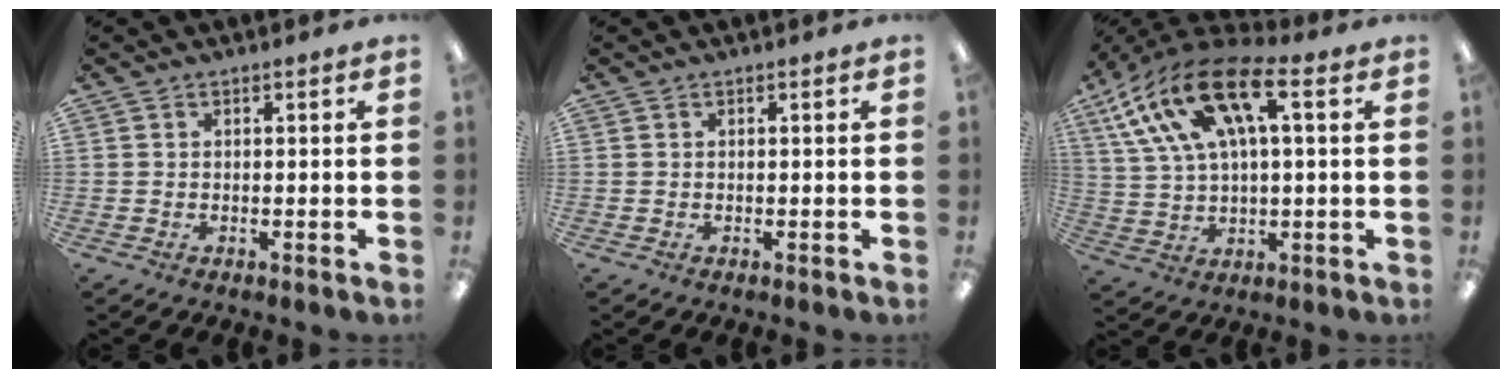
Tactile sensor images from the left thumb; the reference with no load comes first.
{"total": 0.0}
{"total": 19.7, "force": [9.2, 8.6, 15.1], "torque": [-0.309, -0.024, 0.161]}